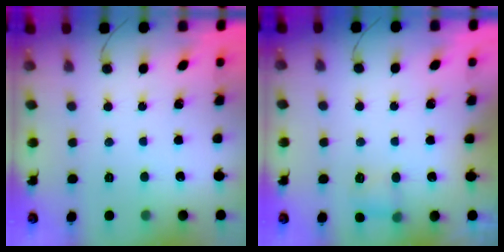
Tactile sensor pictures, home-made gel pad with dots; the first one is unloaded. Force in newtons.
{"total": 4.2, "press": 4.0, "slide": 1.1}